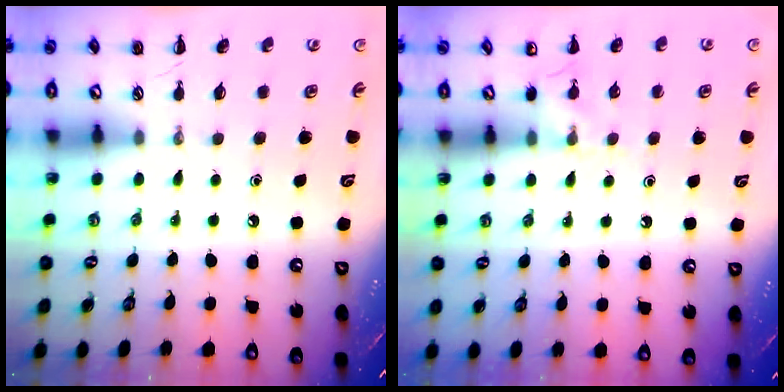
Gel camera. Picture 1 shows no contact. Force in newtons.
{"total": 5.5, "press": 5.3, "slide": 1.5}